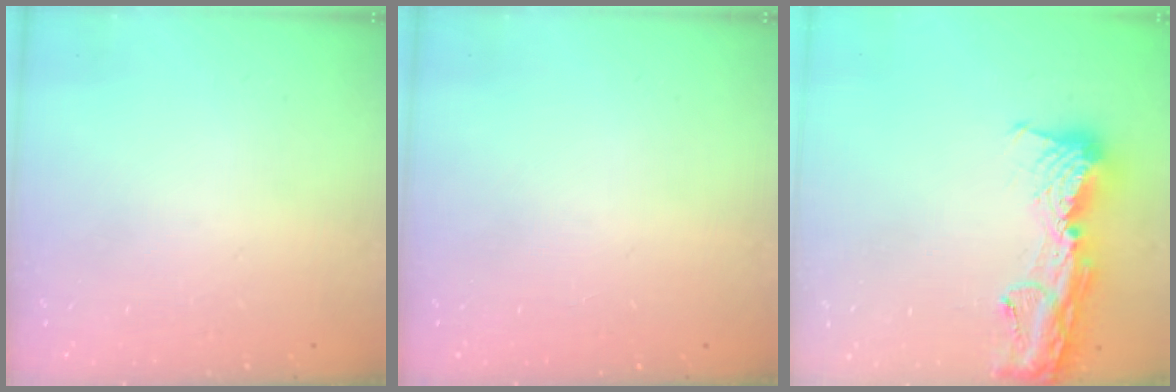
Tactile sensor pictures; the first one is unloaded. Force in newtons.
{"total": 0.0}
{"total": 15.6, "press": 15.5, "slide": 1.6}